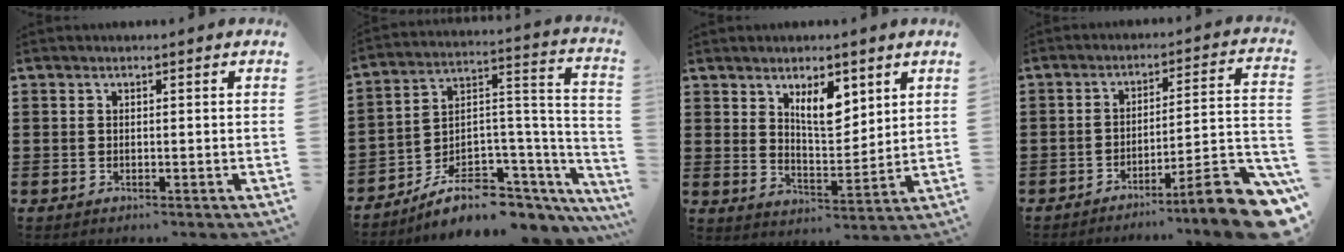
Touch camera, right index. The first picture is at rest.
{"total": 8.2, "force": [-5.7, 4.3, 4.0], "torque": [-0.077, 0.004, -0.099]}
{"total": 6.9, "force": [3.9, 2.9, 4.9], "torque": [-0.083, -0.010, 0.064]}
{"total": 9.7, "force": [-6.9, 0.3, 6.8], "torque": [-0.090, 0.000, -0.131]}